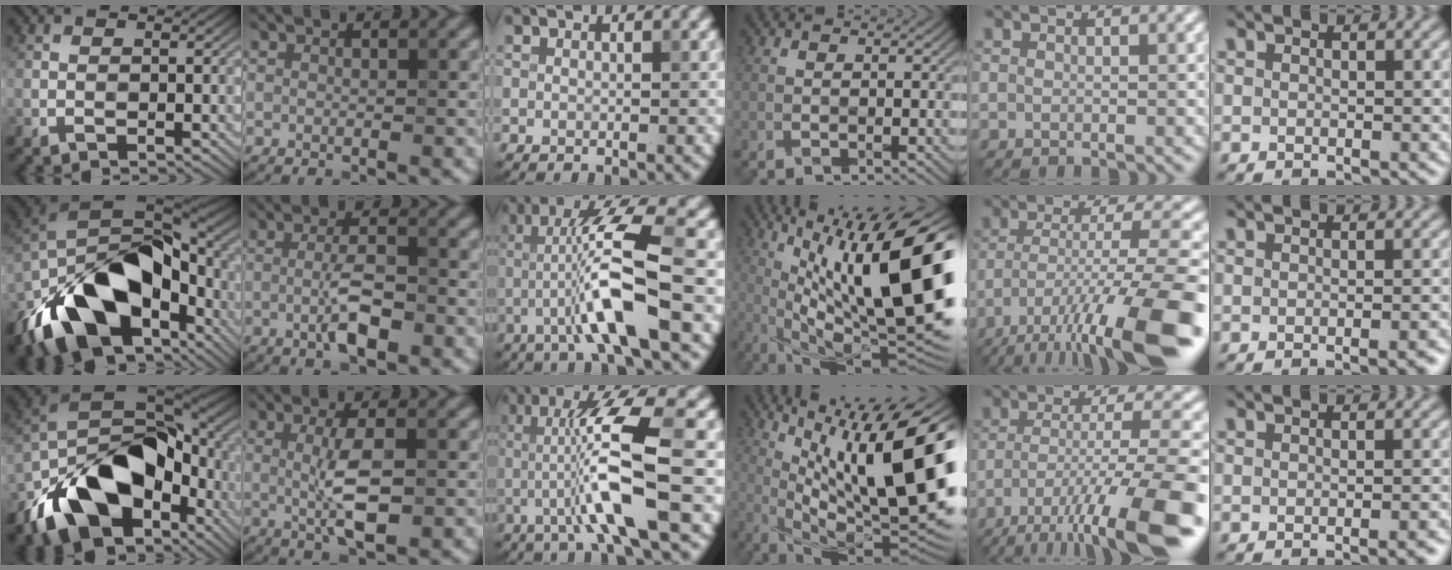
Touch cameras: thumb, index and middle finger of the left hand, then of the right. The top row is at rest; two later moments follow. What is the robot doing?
{"motion": "wrap", "object": "ethernet cable"}